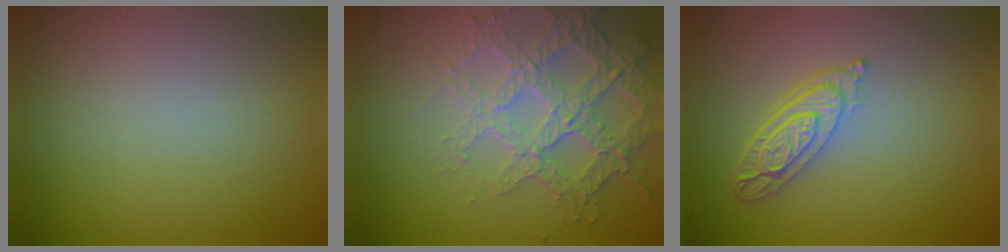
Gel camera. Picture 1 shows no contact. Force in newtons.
{"total": 4.0, "press": 3.9, "slide": 1.0}
{"total": 3.9, "press": 3.0, "slide": 2.5}